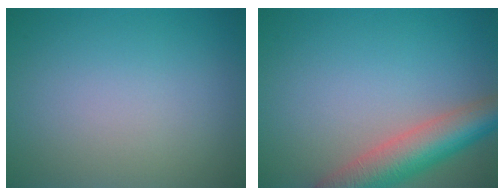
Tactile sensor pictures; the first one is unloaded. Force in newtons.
{"total": 6.7, "press": 6.7, "slide": 0.5}